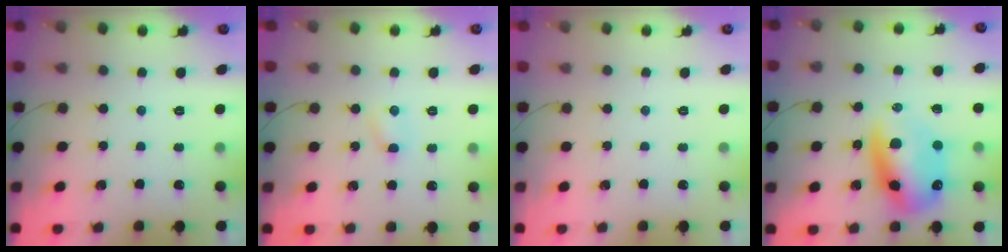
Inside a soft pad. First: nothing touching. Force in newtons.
{"total": 1.8, "press": 1.7, "slide": 0.5}
{"total": 0.0}
{"total": 12.7, "press": 12.2, "slide": 3.5}